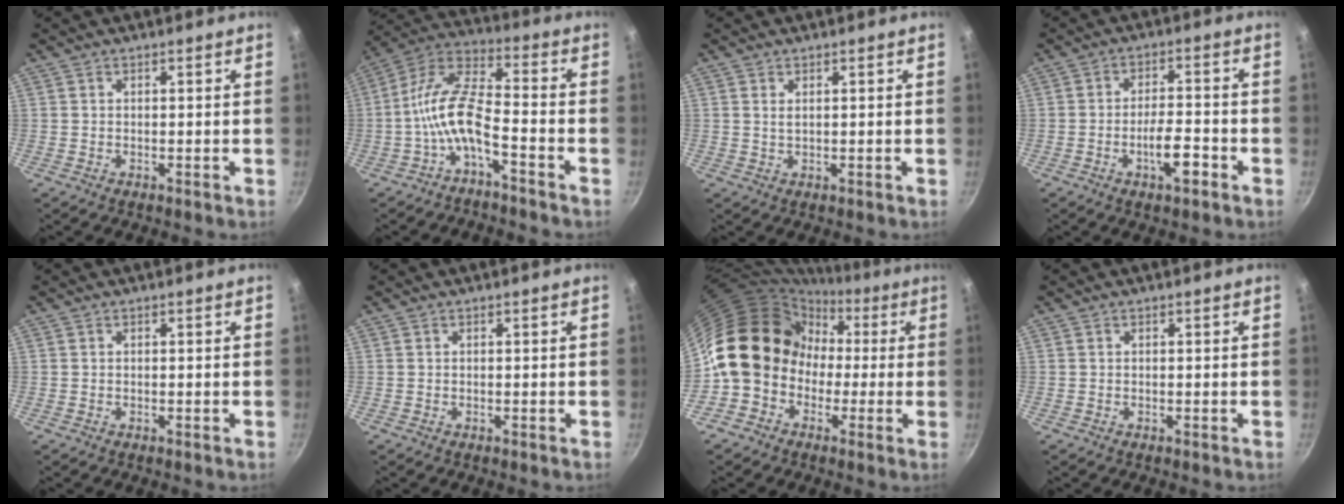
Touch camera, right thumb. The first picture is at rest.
{"total": 11.0, "force": [-4.6, 3.9, 9.3], "torque": [-0.197, 0.054, -0.099]}
{"total": 1.3, "force": [0.4, 0.6, 1.1], "torque": [-0.020, 0.000, 0.008]}
{"total": 6.9, "force": [-3.1, 2.2, 5.7], "torque": [-0.084, 0.024, -0.053]}
{"total": 0.0}
{"total": 0.0}
{"total": 16.3, "force": [-1.3, 14.1, 8.2], "torque": [-0.094, 0.056, -0.035]}
{"total": 0.0}